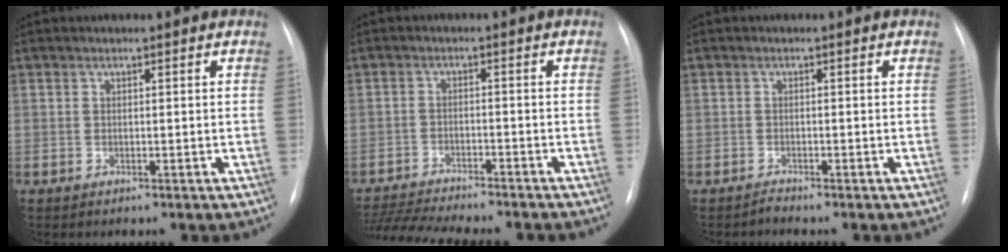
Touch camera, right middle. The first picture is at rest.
{"total": 15.4, "force": [-14.0, 1.6, 6.3], "torque": [-0.122, -0.014, -0.205]}
{"total": 0.8, "force": [-0.7, -0.2, -0.1], "torque": [0.000, -0.005, -0.011]}